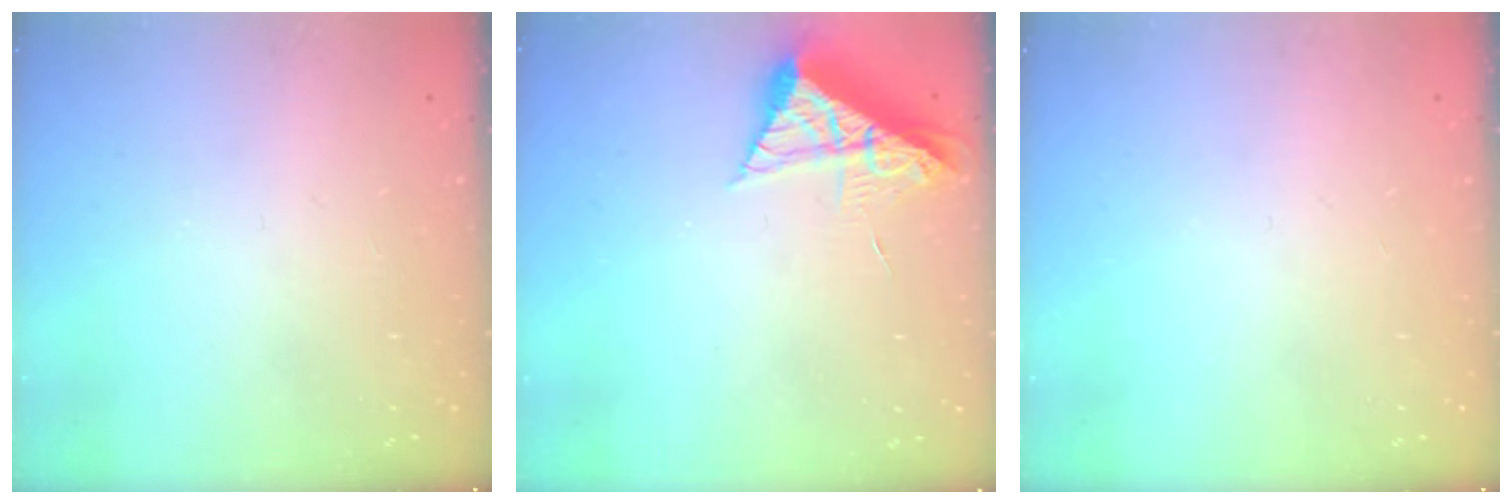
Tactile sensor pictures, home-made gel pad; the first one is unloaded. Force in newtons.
{"total": 7.9, "press": 7.8, "slide": 0.7}
{"total": 0.0}